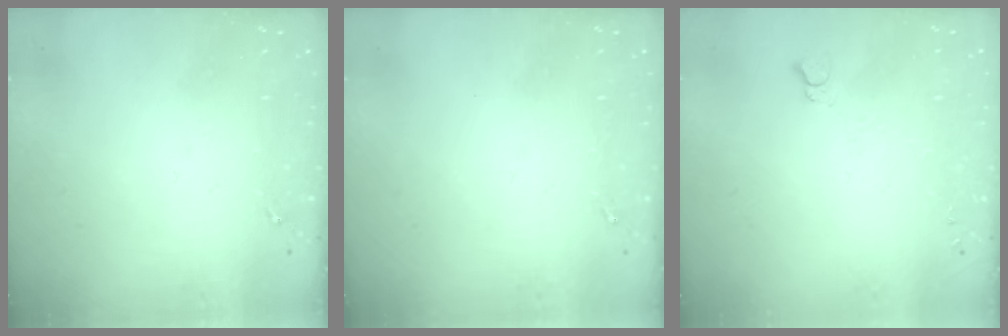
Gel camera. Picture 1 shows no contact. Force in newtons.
{"total": 0.0}
{"total": 2.8, "press": 2.7, "slide": 0.3}